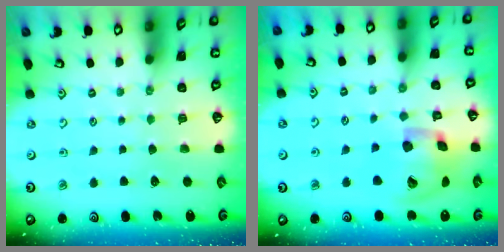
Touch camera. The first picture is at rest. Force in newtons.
{"total": 19.1, "press": 18.9, "slide": 2.9}